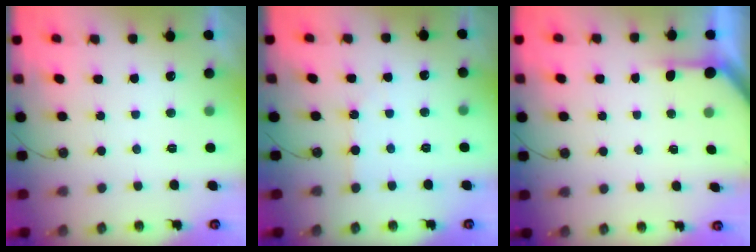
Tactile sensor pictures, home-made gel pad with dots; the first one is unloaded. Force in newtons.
{"total": 2.0, "press": 1.9, "slide": 0.3}
{"total": 2.1, "press": 2.1, "slide": 0.3}